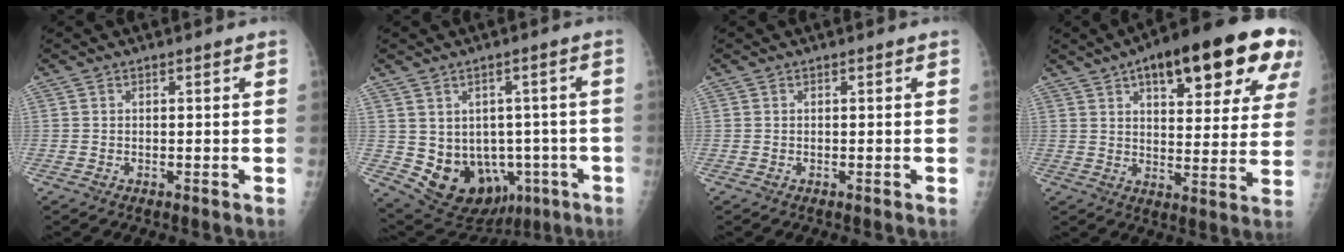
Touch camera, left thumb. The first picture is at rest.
{"total": 14.8, "force": [-4.2, 11.5, 8.4], "torque": [-0.097, 0.020, -0.033]}
{"total": 0.0}
{"total": 24.0, "force": [12.0, 8.8, 18.8], "torque": [-0.229, -0.005, 0.164]}